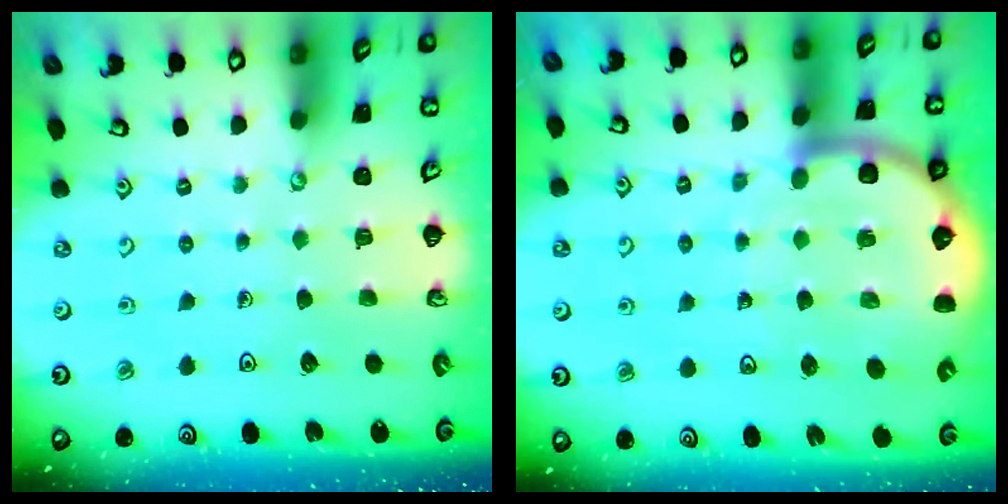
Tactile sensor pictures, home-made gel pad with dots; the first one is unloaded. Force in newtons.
{"total": 9.2, "press": 8.9, "slide": 2.5}